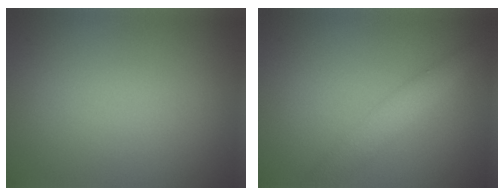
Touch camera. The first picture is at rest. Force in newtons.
{"total": 3.0, "press": 3.0, "slide": 0.1}